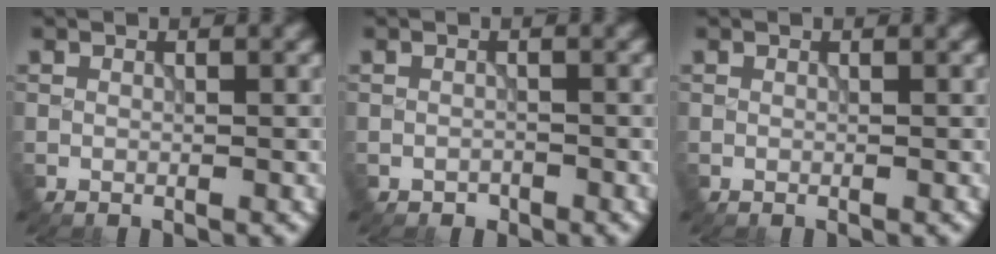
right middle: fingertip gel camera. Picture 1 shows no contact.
{"total": 0.7, "force": [-0.5, 0.5, 0.1], "torque": [0.000, -0.004, -0.009]}
{"total": 0.0}